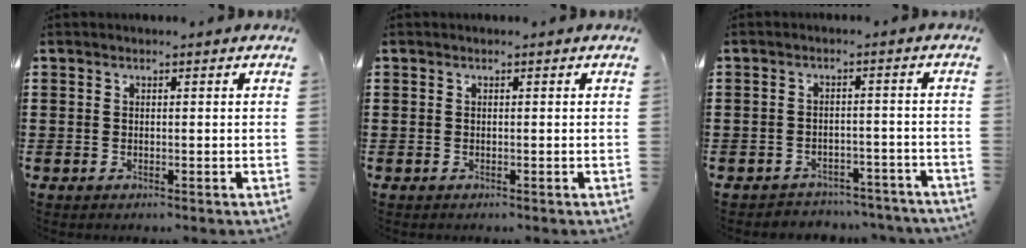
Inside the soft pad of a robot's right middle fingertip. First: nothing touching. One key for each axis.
{"total": 0.0}
{"total": 3.2, "fx": -3.1, "fy": 0.6, "fz": -0.1, "tx": -0.004, "ty": 0.001, "tz": -0.067}